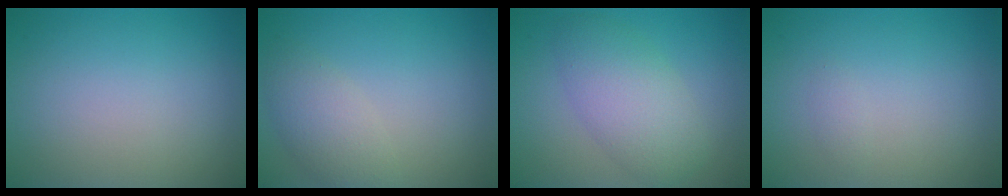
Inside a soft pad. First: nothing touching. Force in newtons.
{"total": 3.0, "press": 3.0, "slide": 0.1}
{"total": 5.0, "press": 5.0, "slide": 0.2}
{"total": 0.6, "press": 0.6, "slide": 0.0}